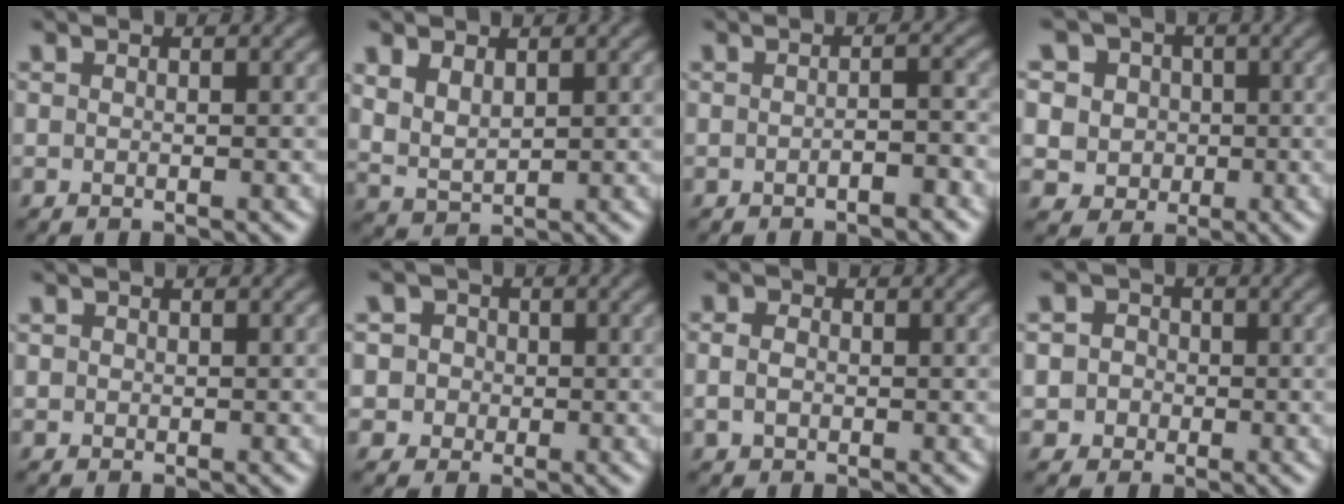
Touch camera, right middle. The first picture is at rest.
{"total": 3.0, "force": [1.5, 1.9, 1.6], "torque": [-0.046, -0.004, 0.038]}
{"total": 2.1, "force": [-1.1, 0.6, 1.7], "torque": [-0.026, 0.003, -0.015]}
{"total": 8.6, "force": [3.4, 7.3, 3.0], "torque": [-0.074, 0.023, 0.039]}
{"total": 0.6, "force": [0.2, 0.6, 0.0], "torque": [0.003, 0.002, 0.002]}
{"total": 5.8, "force": [2.3, 4.9, 1.9], "torque": [-0.030, 0.025, 0.016]}
{"total": 1.9, "force": [0.1, 1.6, 1.1], "torque": [-0.025, 0.005, 0.001]}
{"total": 4.9, "force": [1.2, 4.5, 1.4], "torque": [-0.015, 0.030, 0.000]}